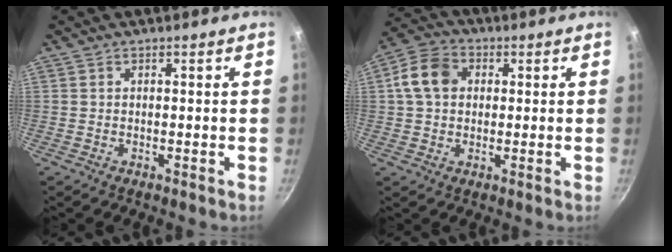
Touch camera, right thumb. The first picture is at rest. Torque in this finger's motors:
{"motor_torque": [-0.03, 0.46, 0.48, 0.44, 0.07]}